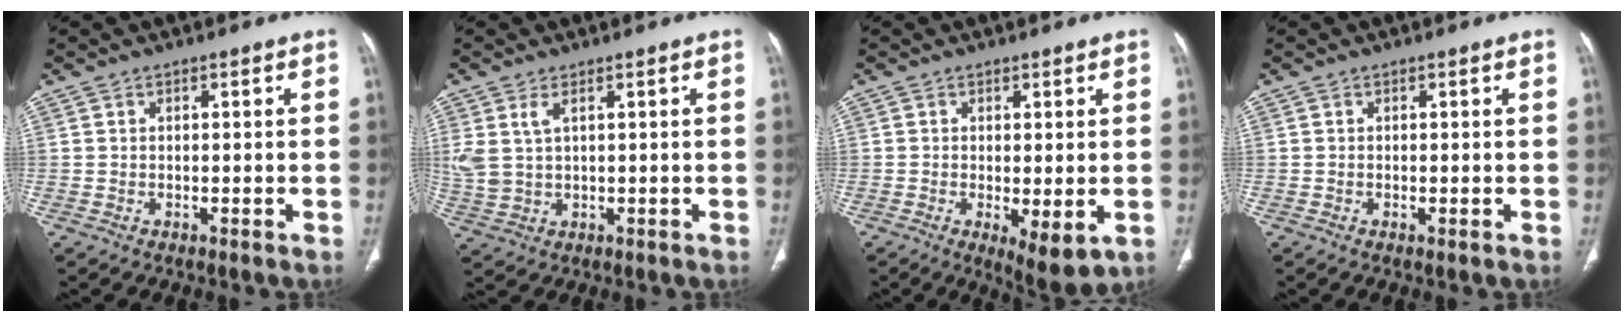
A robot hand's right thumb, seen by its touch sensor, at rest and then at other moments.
{"total": 5.3, "force": [1.9, 2.8, 4.2], "torque": [-0.108, 0.002, 0.049]}
{"total": 7.0, "force": [-1.7, 2.4, 6.3], "torque": [-0.096, -0.022, -0.021]}
{"total": 0.5, "force": [-0.1, 0.2, 0.5], "torque": [-0.012, -0.003, -0.002]}